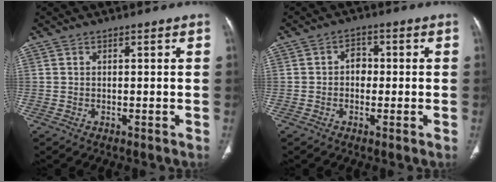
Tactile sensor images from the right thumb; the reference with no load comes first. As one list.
[{"total": 3.3, "force": [-0.2, 2.5, 2.1], "torque": [-0.013, 0.008, -0.012]}]